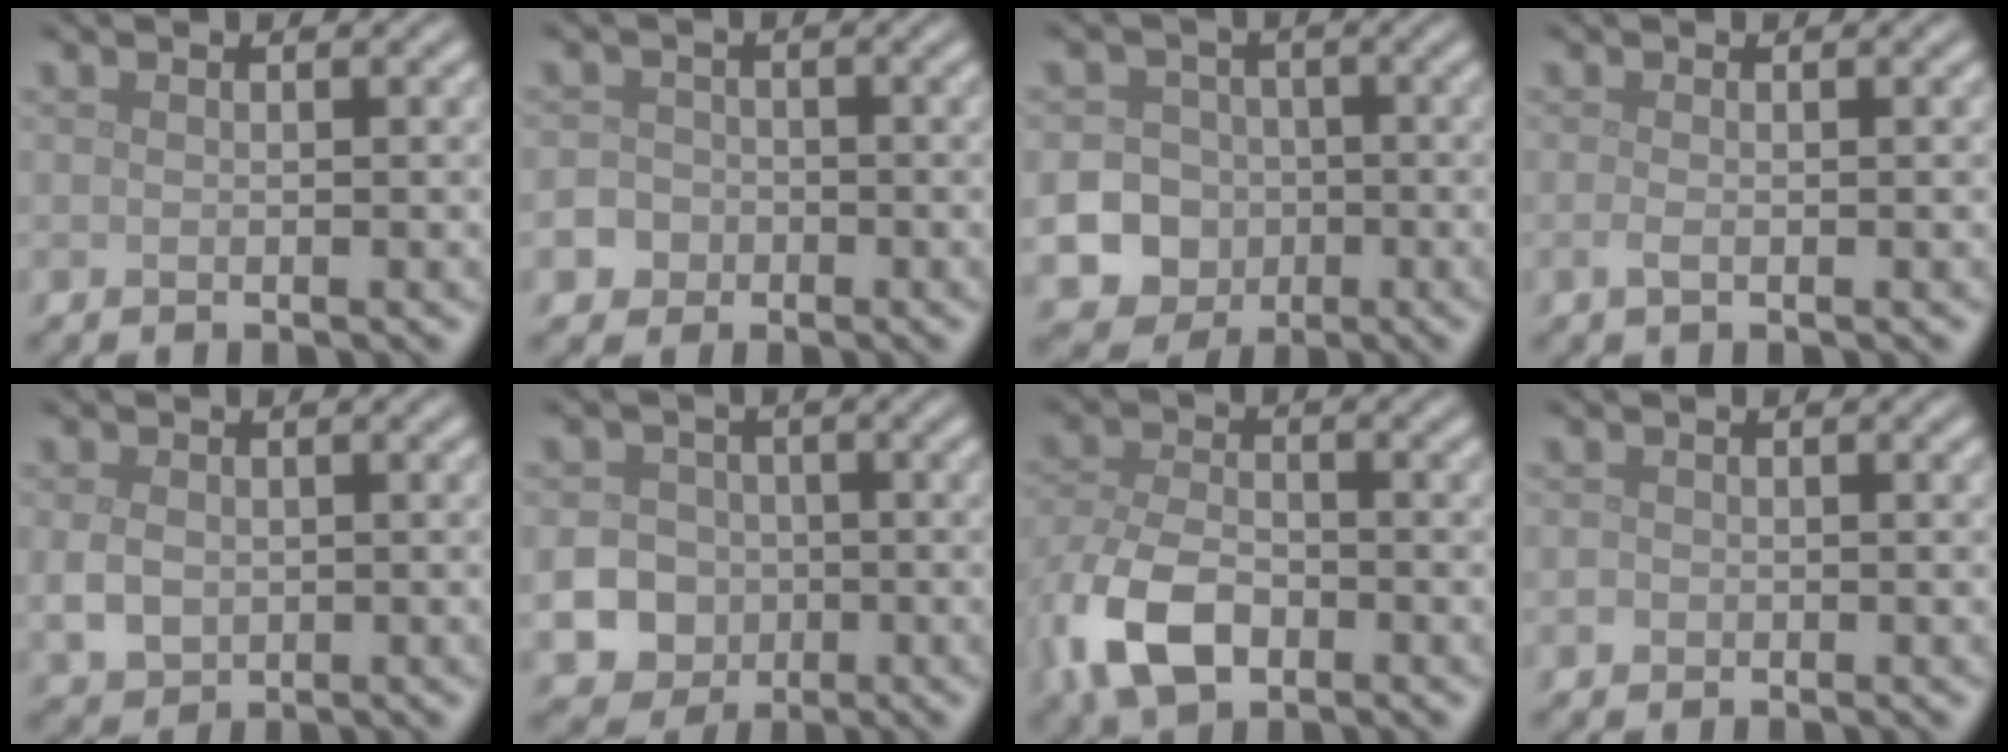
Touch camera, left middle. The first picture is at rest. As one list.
[{"total": 4.0, "force": [-2.0, 3.4, 0.8], "torque": [0.002, -0.003, -0.048]}, {"total": 15.6, "force": [-5.5, 14.3, 3.2], "torque": [-0.091, -0.042, -0.114]}, {"total": 0.9, "force": [-0.2, 0.3, 0.8], "torque": [-0.017, -0.003, -0.007]}, {"total": 2.7, "force": [-0.1, 2.2, 1.6], "torque": [-0.037, -0.004, -0.002]}, {"total": 11.4, "force": [-3.8, 10.4, 2.8], "torque": [-0.063, -0.034, -0.092]}, {"total": 6.9, "force": [-3.2, 4.1, 4.5], "torque": [-0.107, -0.007, -0.071]}, {"total": 0.6, "force": [-0.2, 0.5, 0.1], "torque": [0.001, -0.004, -0.005]}]